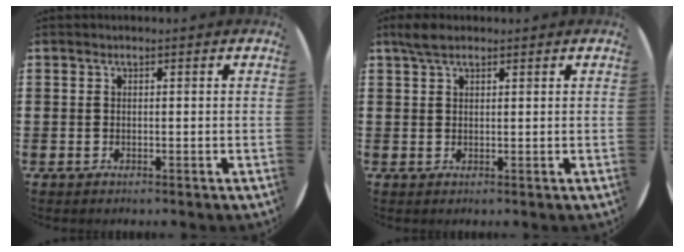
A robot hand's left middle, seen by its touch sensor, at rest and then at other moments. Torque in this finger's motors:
{"motor_torque": [0.57, -0.53, 0.06, 0.07]}